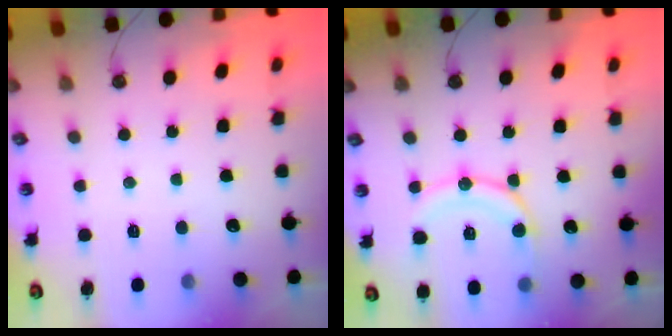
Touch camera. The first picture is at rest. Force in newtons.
{"total": 12.1, "press": 12.0, "slide": 1.4}